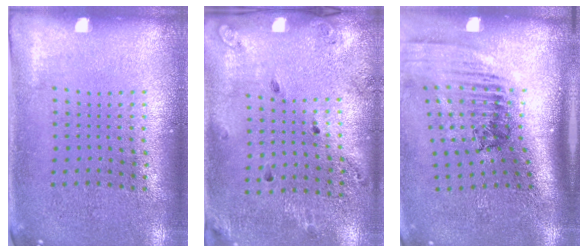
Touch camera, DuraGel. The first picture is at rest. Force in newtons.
{"total": 1.6, "press": 1.2, "slide": 1.1}
{"total": 2.5, "press": 1.8, "slide": 1.7}